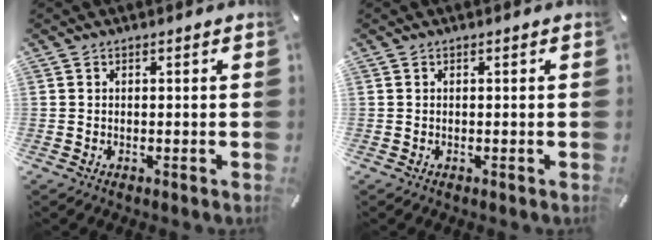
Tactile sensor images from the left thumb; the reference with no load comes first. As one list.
[{"total": 0.0}]